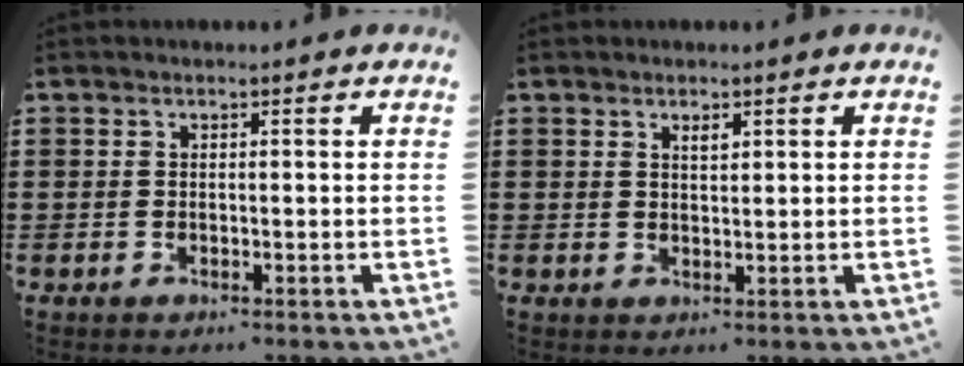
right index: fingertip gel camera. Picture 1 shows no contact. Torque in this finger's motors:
{"motor_torque": [0.61, 0.61, 0.05, 0.00]}